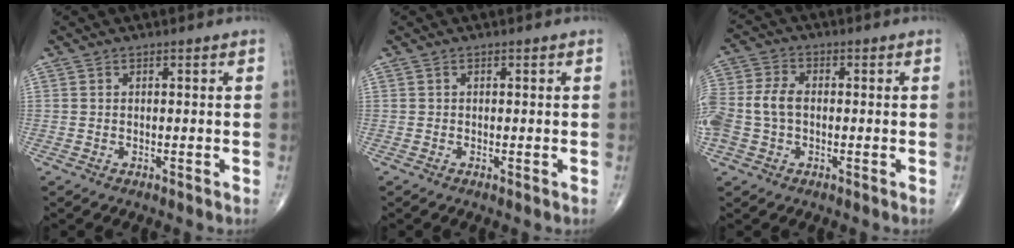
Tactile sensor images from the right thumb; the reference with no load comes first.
{"total": 0.0}
{"total": 9.3, "force": [-0.6, 6.4, 6.7], "torque": [-0.160, 0.021, -0.016]}